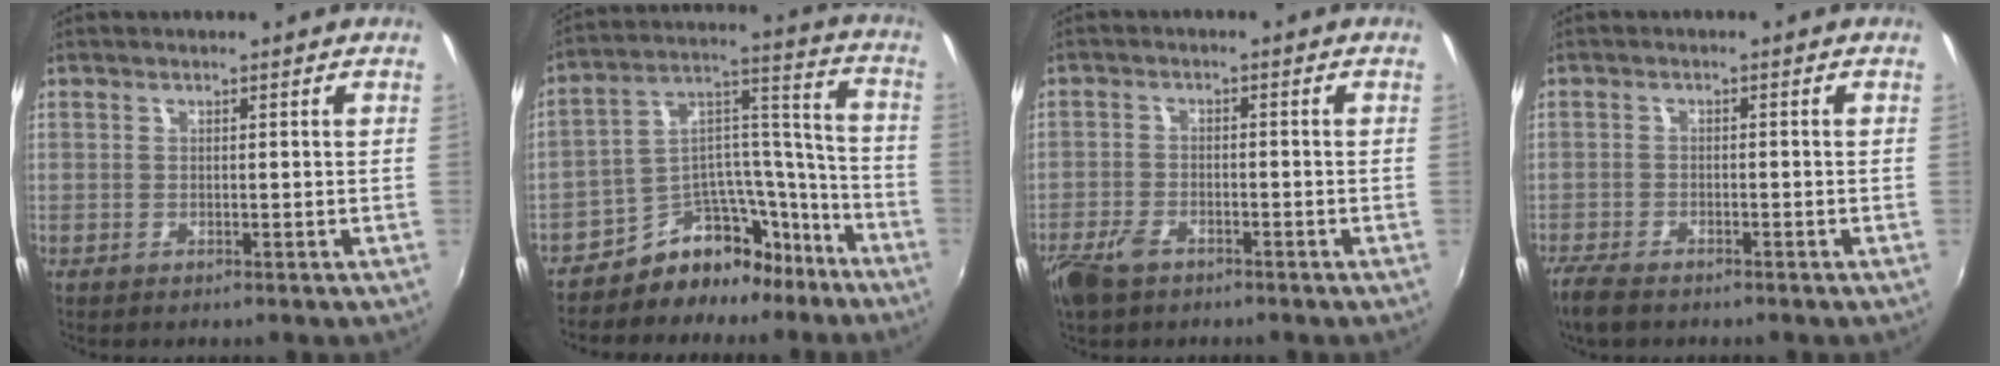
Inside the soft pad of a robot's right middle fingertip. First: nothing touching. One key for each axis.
{"total": 13.4, "fx": -9.9, "fy": 7.6, "fz": 4.9, "tx": -0.069, "ty": 0.084, "tz": -0.148}
{"total": 6.4, "fx": -4.4, "fy": 3.3, "fz": 3.3, "tx": -0.092, "ty": -0.011, "tz": -0.087}
{"total": 5.0, "fx": -4.1, "fy": 1.4, "fz": 2.5, "tx": -0.070, "ty": -0.018, "tz": -0.081}